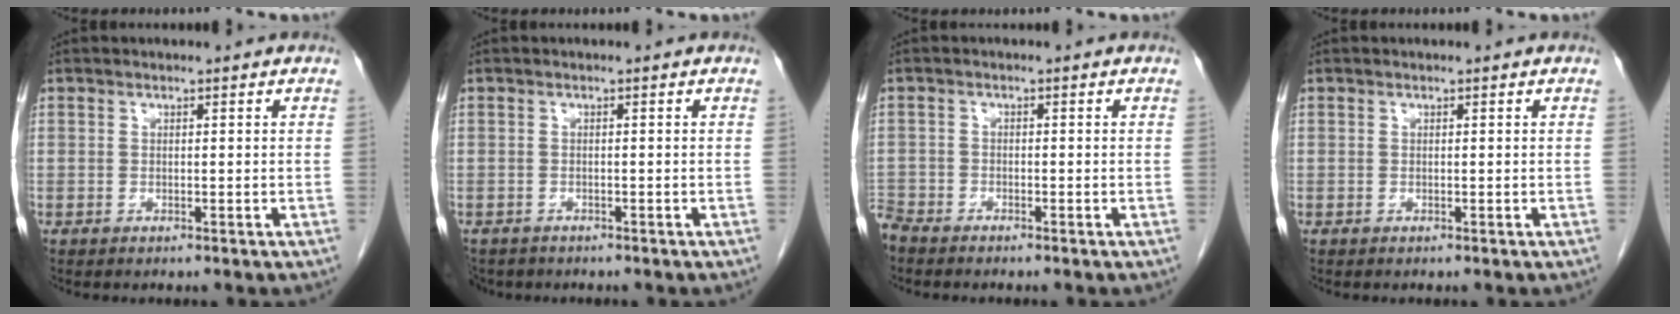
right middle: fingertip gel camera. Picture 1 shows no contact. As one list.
[{"total": 3.9, "force": [-3.1, 2.2, 0.7], "torque": [-0.011, -0.002, -0.047]}, {"total": 3.0, "force": [-2.9, 0.7, 0.4], "torque": [-0.009, -0.008, -0.057]}, {"total": 0.0}]